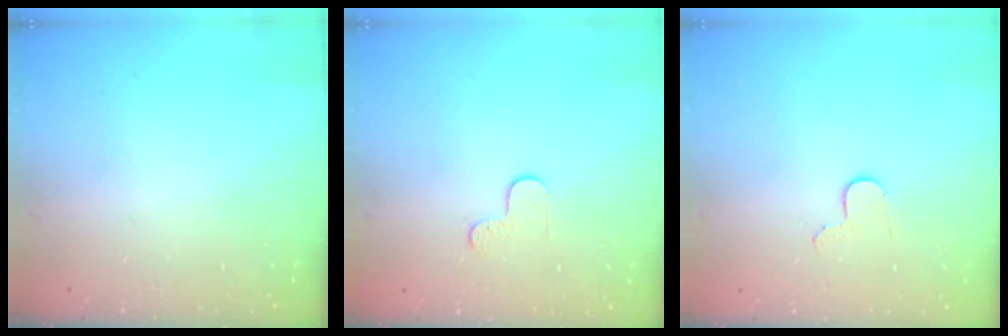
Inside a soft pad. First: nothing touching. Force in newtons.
{"total": 3.6, "press": 3.6, "slide": 0.4}
{"total": 3.3, "press": 3.3, "slide": 0.3}